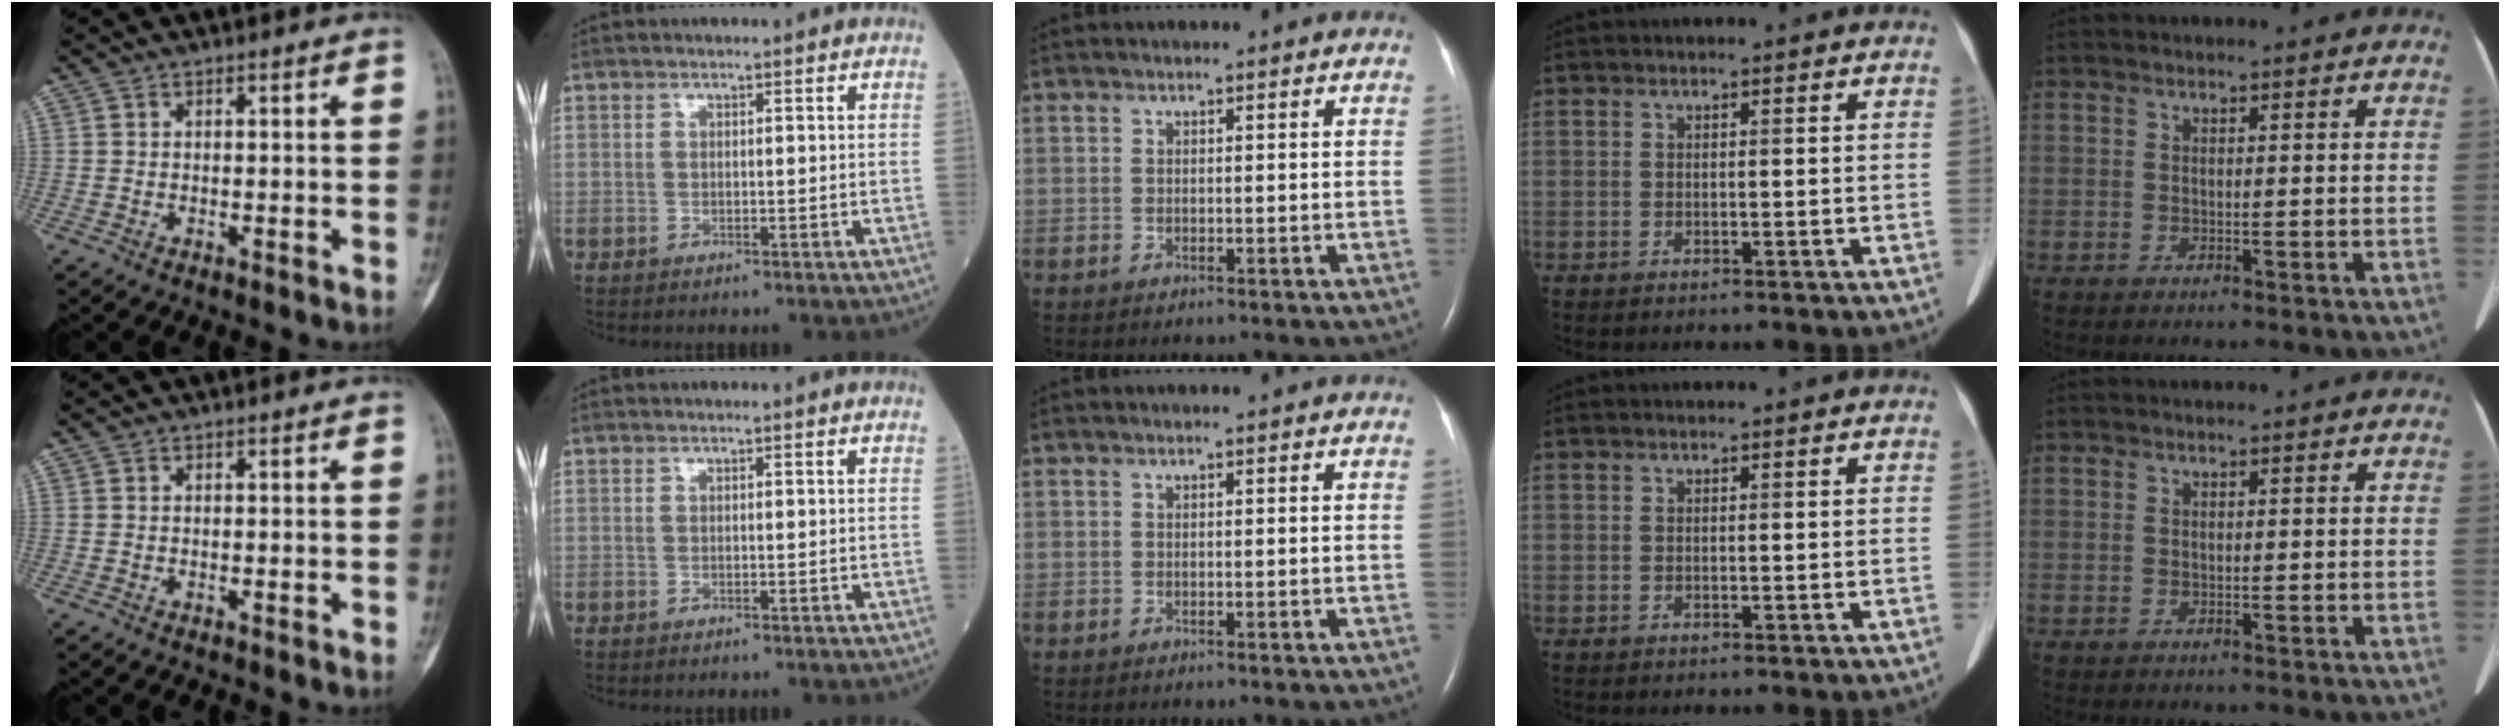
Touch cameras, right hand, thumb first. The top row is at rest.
{}